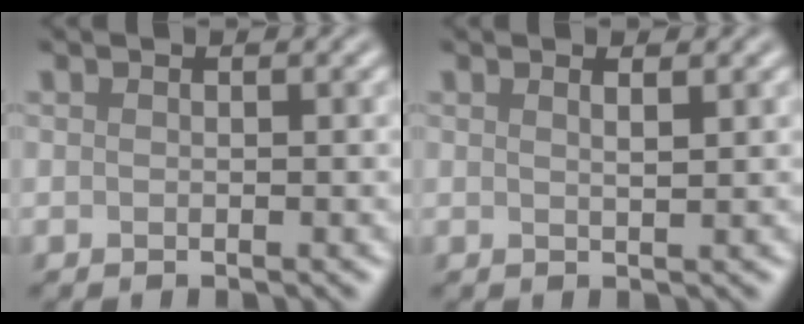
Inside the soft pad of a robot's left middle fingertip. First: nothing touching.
{"total": 1.2, "force": [0.7, 0.4, 0.9], "torque": [-0.007, 0.002, 0.006]}